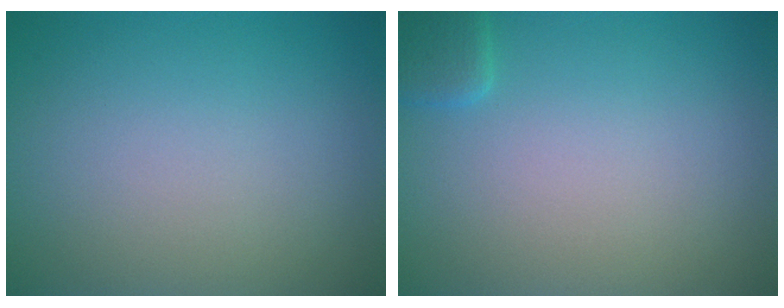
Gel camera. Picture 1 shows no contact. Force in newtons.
{"total": 1.6, "press": 1.6, "slide": 0.1}